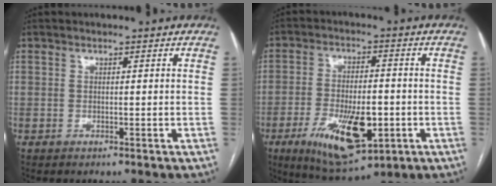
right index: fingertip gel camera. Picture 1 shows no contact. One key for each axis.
{"total": 13.9, "fx": -4.8, "fy": 5.1, "fz": 12.0, "tx": -0.216, "ty": -0.011, "tz": -0.066}